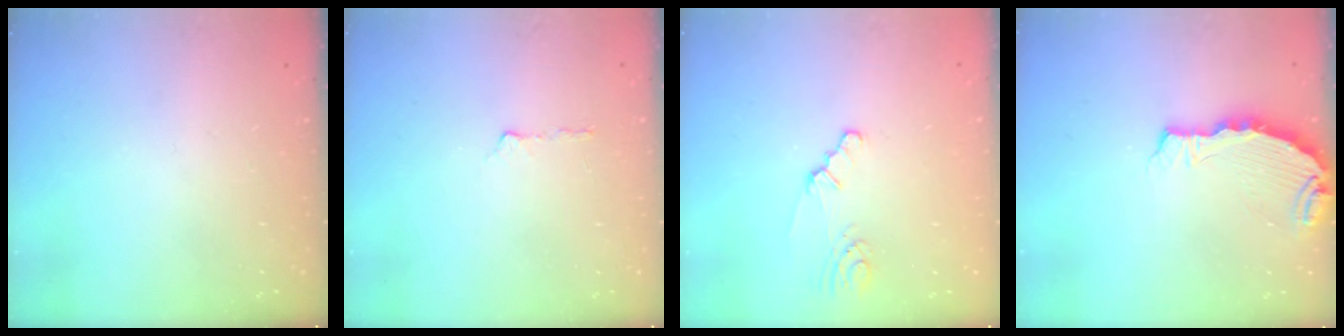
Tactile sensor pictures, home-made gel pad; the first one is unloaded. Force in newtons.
{"total": 2.9, "press": 2.8, "slide": 0.8}
{"total": 2.2, "press": 2.2, "slide": 0.4}
{"total": 5.3, "press": 5.3, "slide": 0.1}